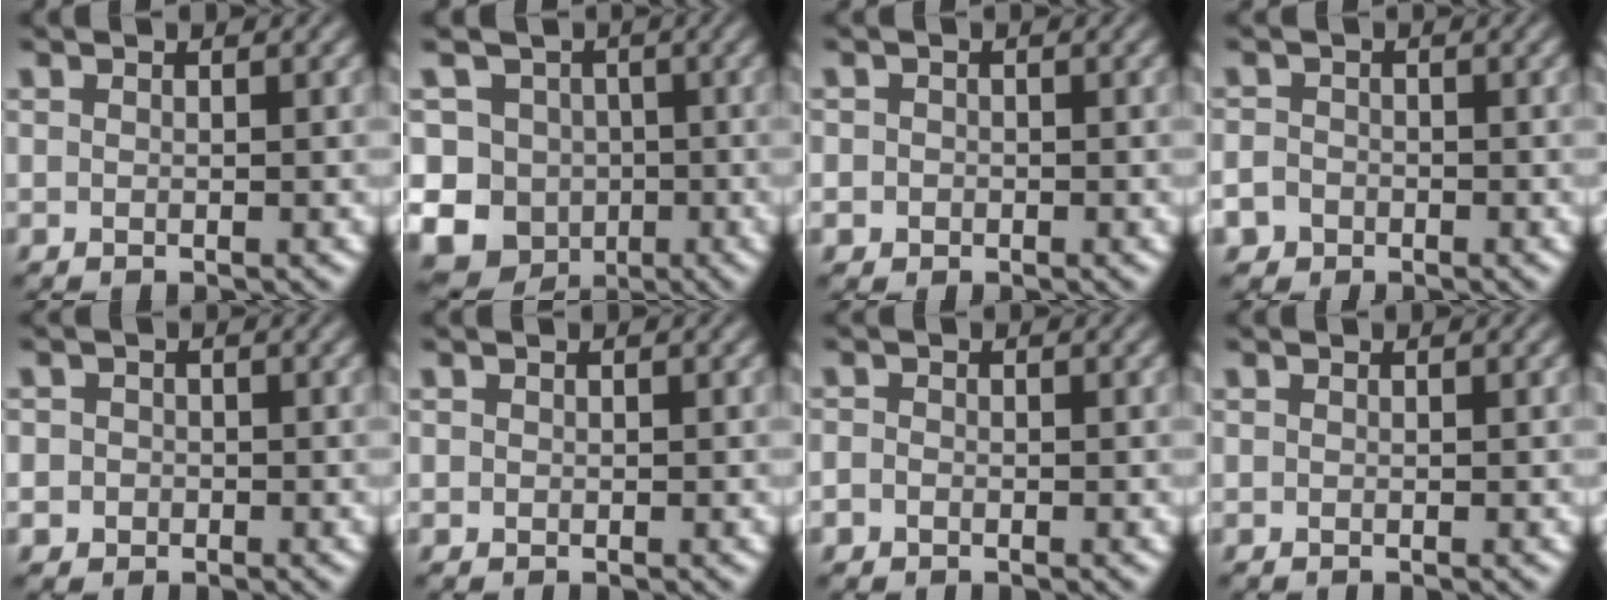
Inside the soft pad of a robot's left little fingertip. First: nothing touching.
{"total": 11.2, "force": [-2.4, 10.2, 3.9], "torque": [-0.074, -0.001, -0.067]}
{"total": 1.0, "force": [-0.1, 1.0, 0.1], "torque": [0.009, -0.004, -0.005]}
{"total": 3.4, "force": [-2.0, 2.6, 0.9], "torque": [-0.004, -0.006, -0.039]}
{"total": 1.8, "force": [-0.1, 1.7, 0.4], "torque": [0.015, 0.004, -0.015]}
{"total": 0.0}
{"total": 1.0, "force": [-0.4, 0.8, 0.4], "torque": [-0.004, -0.004, -0.009]}
{"total": 0.0}